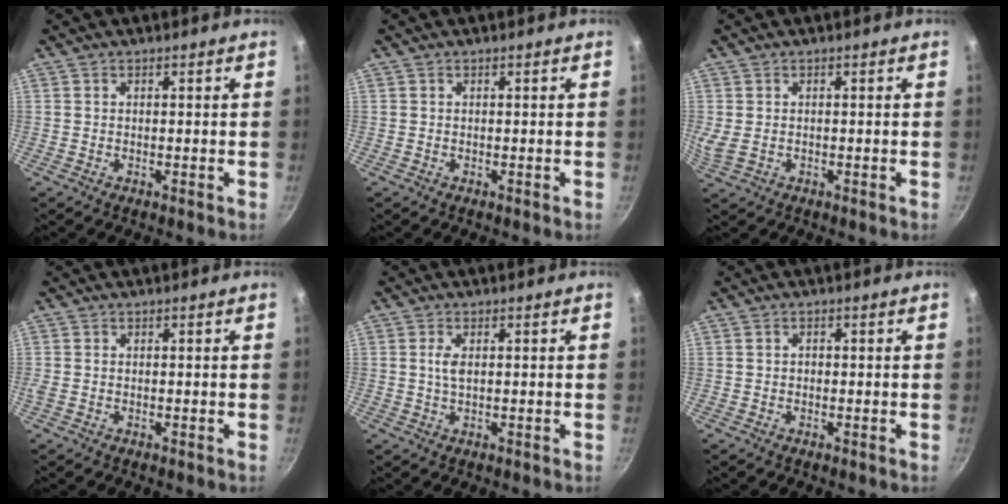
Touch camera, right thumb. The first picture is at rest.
{"total": 0.0}
{"total": 0.7, "force": [-0.3, 0.6, 0.4], "torque": [-0.010, 0.001, -0.003]}
{"total": 0.6, "force": [-0.1, 0.4, 0.4], "torque": [-0.010, 0.002, -0.002]}
{"total": 2.4, "force": [0.4, 1.1, 2.1], "torque": [-0.043, 0.002, 0.008]}
{"total": 0.6, "force": [-0.2, 0.5, 0.2], "torque": [-0.003, 0.003, -0.003]}